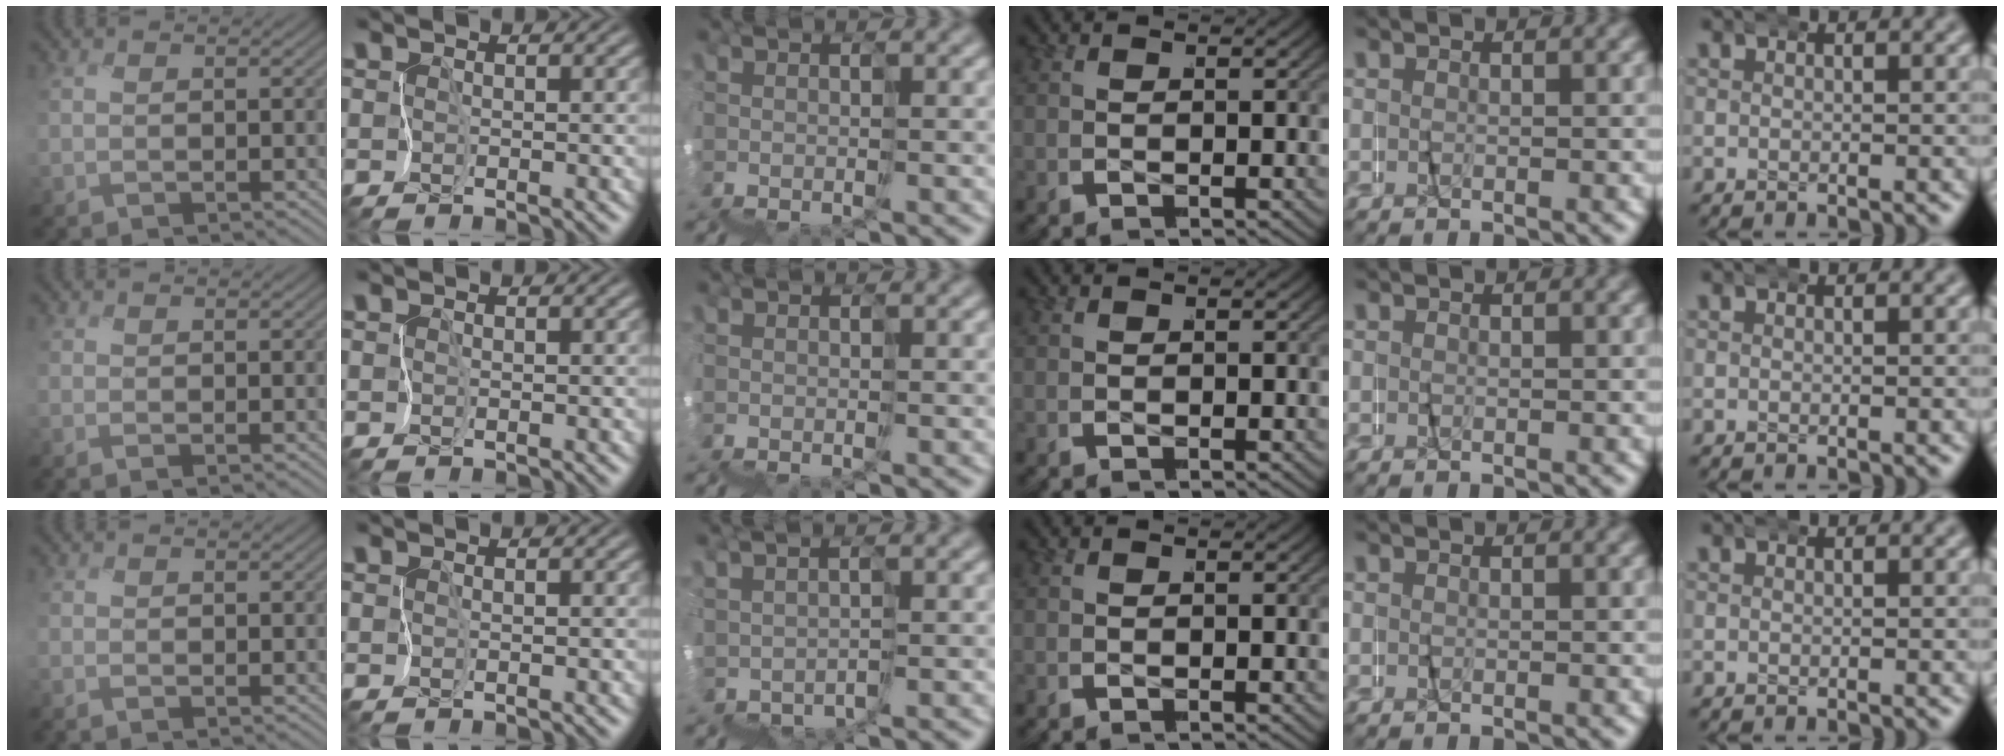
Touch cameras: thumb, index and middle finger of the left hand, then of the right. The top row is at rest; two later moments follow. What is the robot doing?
{"motion": "wrap", "object": "netting"}